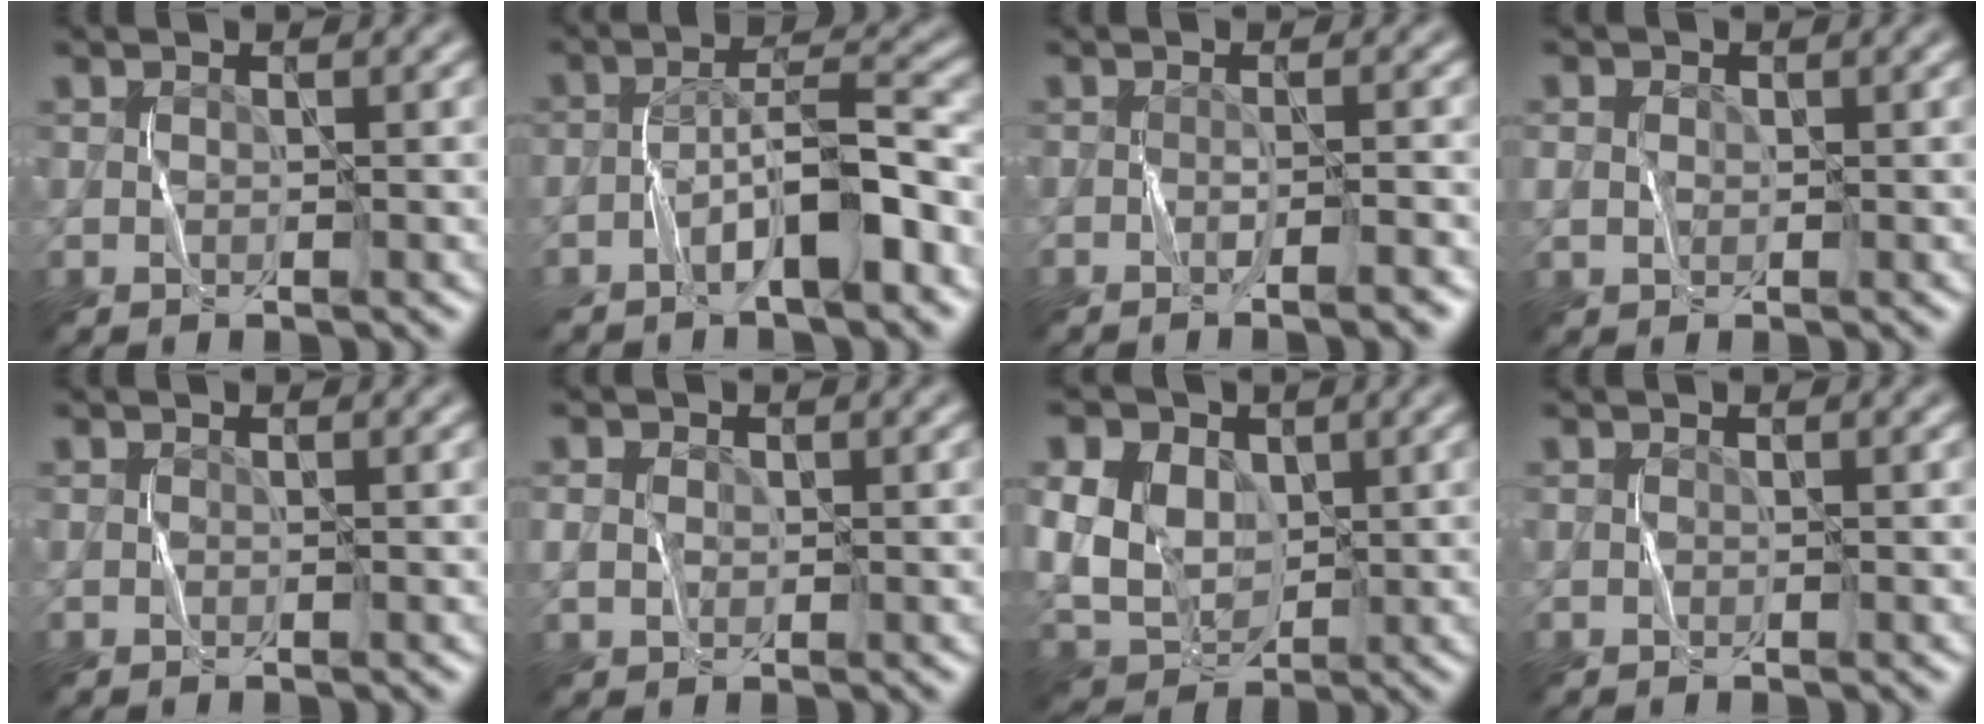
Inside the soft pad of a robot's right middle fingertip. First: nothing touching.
{"total": 5.3, "force": [-2.9, 1.4, 4.2], "torque": [-0.063, 0.020, -0.054]}
{"total": 1.5, "force": [-0.9, -0.4, 1.2], "torque": [-0.012, 0.002, -0.016]}
{"total": 1.0, "force": [0.2, 0.9, 0.3], "torque": [-0.011, 0.002, 0.004]}
{"total": 0.0}
{"total": 1.7, "force": [0.4, 1.5, 0.7], "torque": [-0.022, 0.004, 0.003]}
{"total": 10.0, "force": [2.2, 7.7, 6.0], "torque": [-0.123, 0.029, 0.021]}
{"total": 0.0}